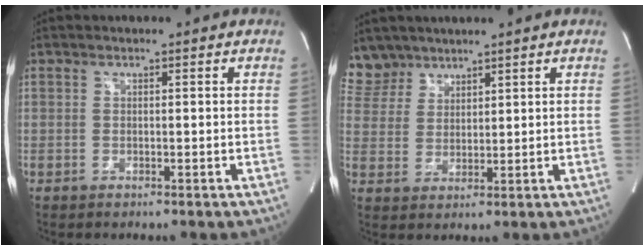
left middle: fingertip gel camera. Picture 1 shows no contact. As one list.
[{"total": 5.9, "force": [5.1, 2.9, -0.3], "torque": [0.007, 0.006, 0.110]}]